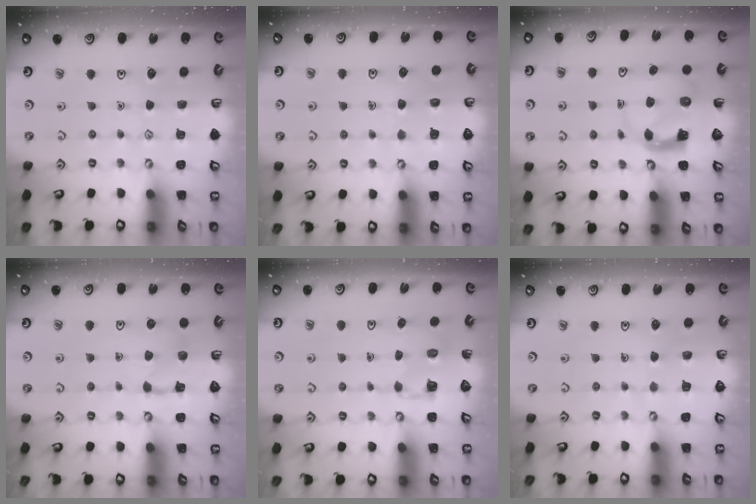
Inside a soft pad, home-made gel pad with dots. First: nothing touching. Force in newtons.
{"total": 4.8, "press": 4.7, "slide": 0.3}
{"total": 3.9, "press": 3.9, "slide": 0.6}
{"total": 3.5, "press": 3.4, "slide": 0.8}
{"total": 2.9, "press": 2.9, "slide": 0.2}
{"total": 4.8, "press": 4.8, "slide": 0.4}